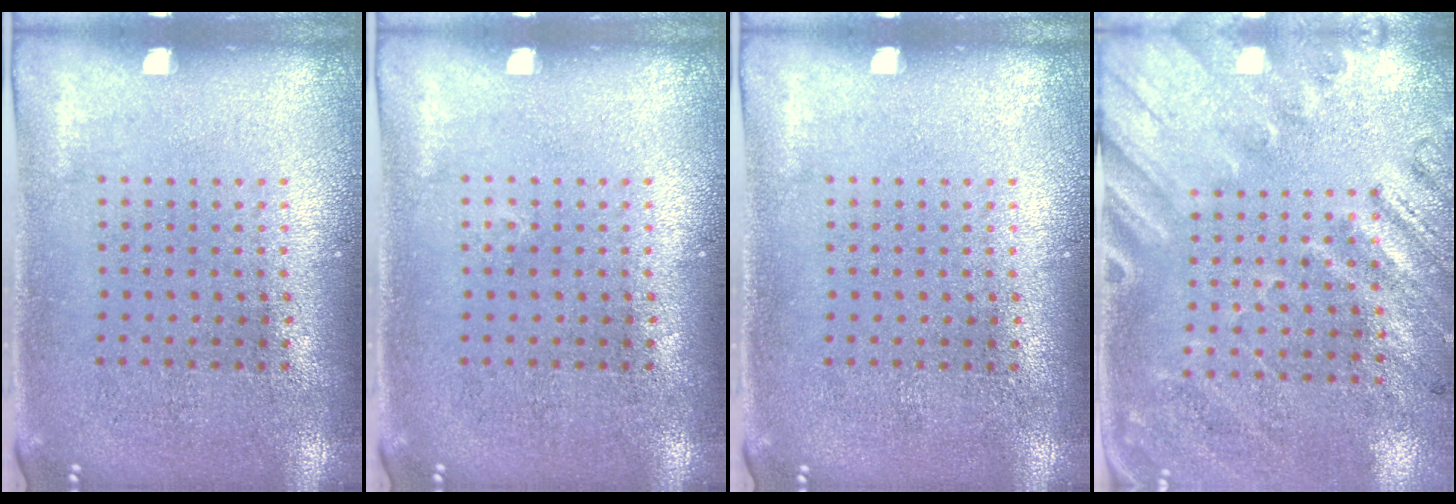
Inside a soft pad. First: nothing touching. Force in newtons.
{"total": 0.0}
{"total": 0.0}
{"total": 2.5, "press": 1.8, "slide": 1.7}